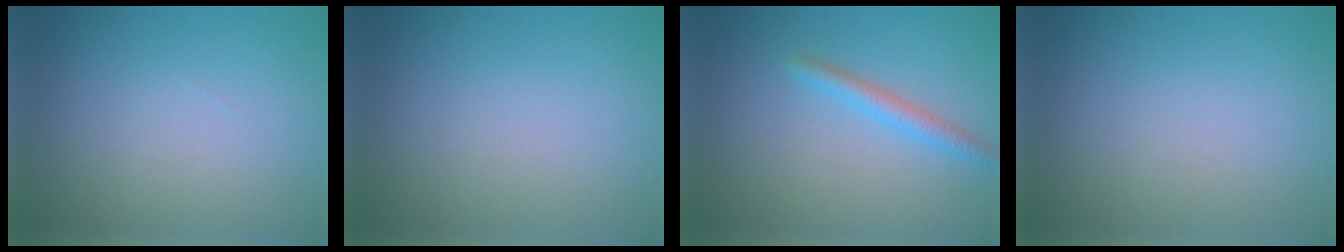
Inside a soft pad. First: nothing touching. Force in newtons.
{"total": 0.0}
{"total": 2.2, "press": 2.2, "slide": 0.1}
{"total": 0.0}